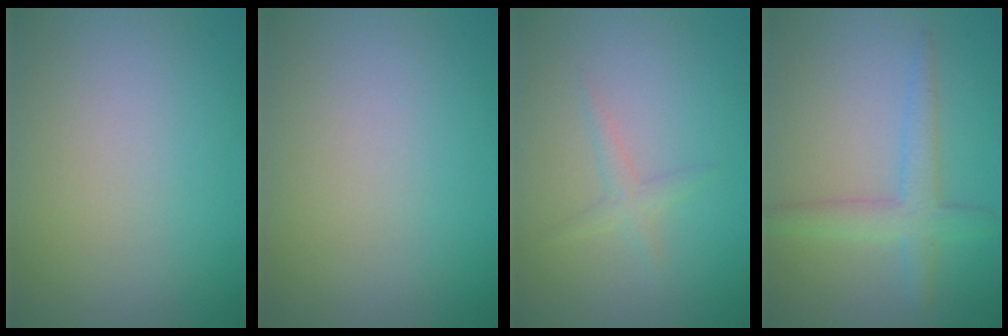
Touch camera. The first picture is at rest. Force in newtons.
{"total": 0.0}
{"total": 1.3, "press": 1.3, "slide": 0.0}
{"total": 3.3, "press": 3.3, "slide": 0.2}